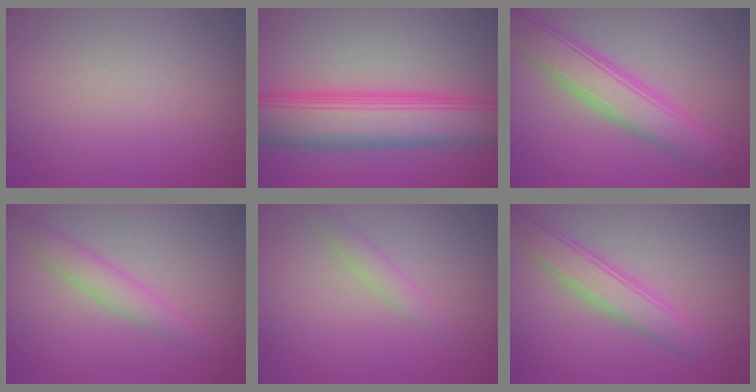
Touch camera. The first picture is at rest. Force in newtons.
{"total": 8.7, "press": 8.7, "slide": 0.1}
{"total": 5.4, "press": 5.4, "slide": 0.1}
{"total": 2.5, "press": 2.5, "slide": 0.2}
{"total": 1.4, "press": 1.4, "slide": 0.1}
{"total": 3.7, "press": 3.7, "slide": 0.1}